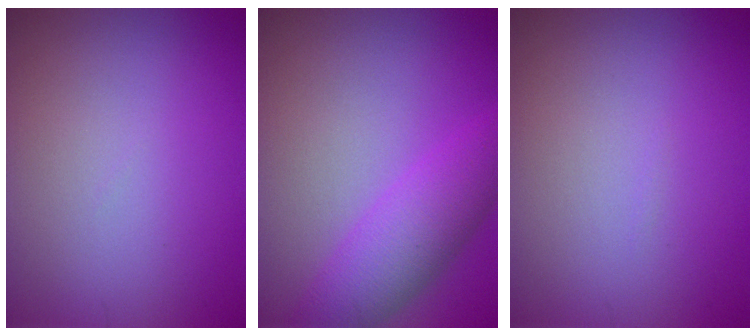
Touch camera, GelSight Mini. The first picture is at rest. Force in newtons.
{"total": 5.1, "press": 5.1, "slide": 0.2}
{"total": 0.0}